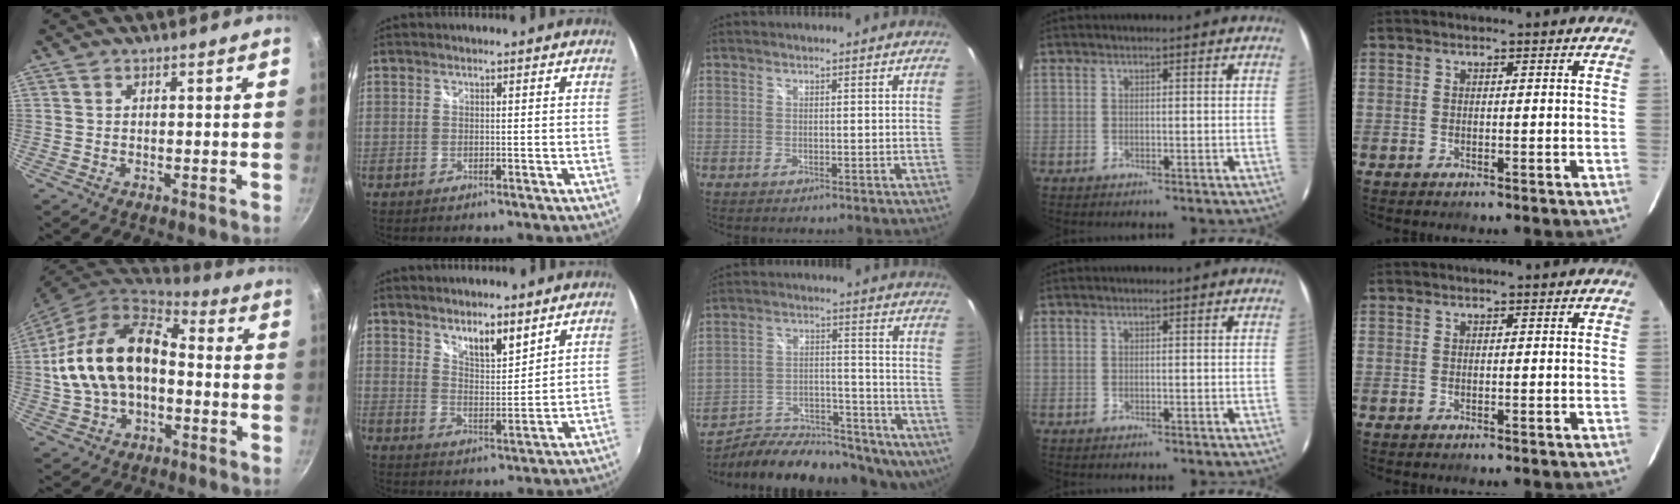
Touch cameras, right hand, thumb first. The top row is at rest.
{"thumb": {"total": 16.9, "force": [-1.6, 10.5, 13.1], "torque": [-0.226, 0.044, -0.039]}, "index": {"total": 6.6, "force": [5.2, 1.8, 3.6], "torque": [-0.050, 0.001, 0.089]}, "middle": {"total": 23.8, "force": [-18.2, 9.5, 12.0], "torque": [-0.202, -0.010, -0.251]}}